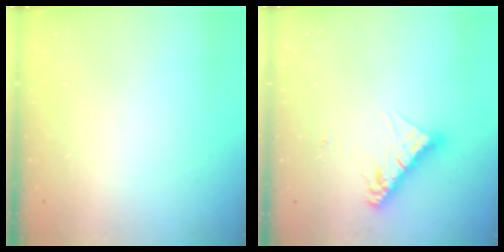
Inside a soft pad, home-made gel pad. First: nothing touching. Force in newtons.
{"total": 9.5, "press": 9.4, "slide": 0.8}